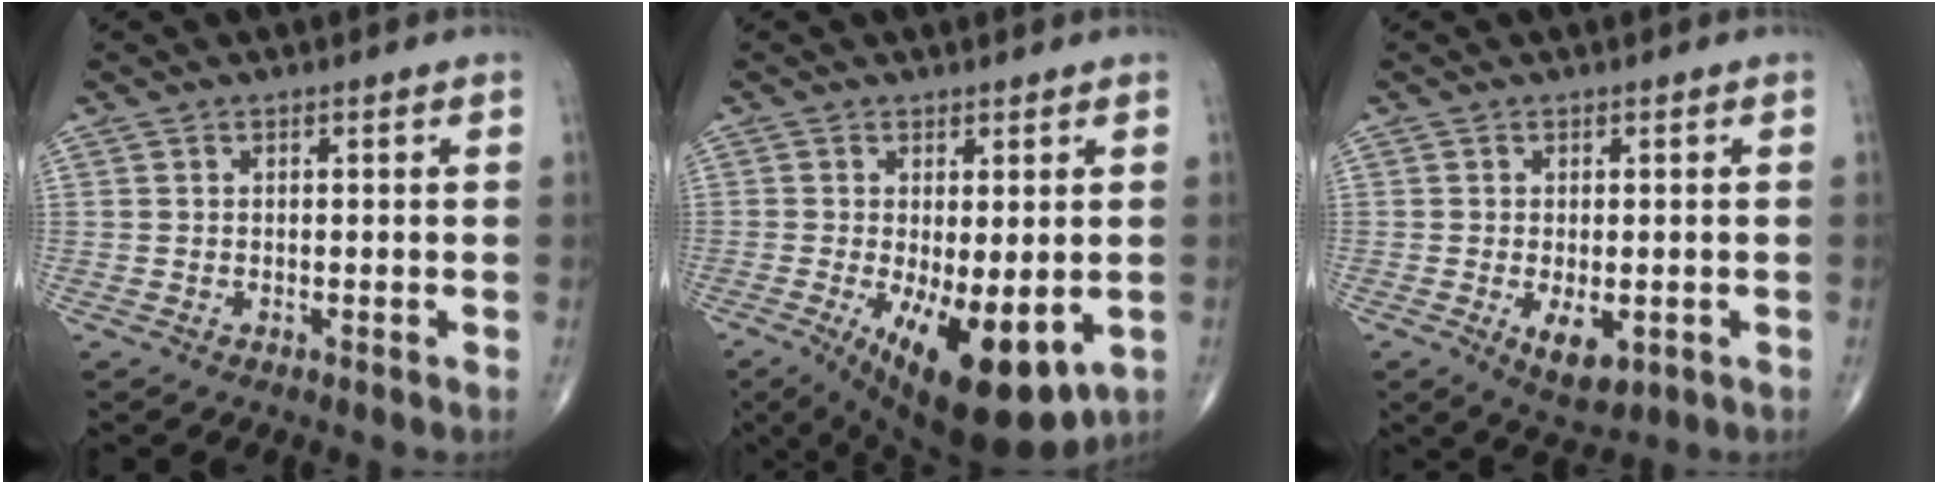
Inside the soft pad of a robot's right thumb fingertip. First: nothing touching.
{"total": 15.0, "force": [-4.5, 5.8, 13.1], "torque": [-0.186, -0.026, -0.050]}
{"total": 5.6, "force": [-1.5, 2.9, 4.6], "torque": [-0.066, -0.011, -0.014]}